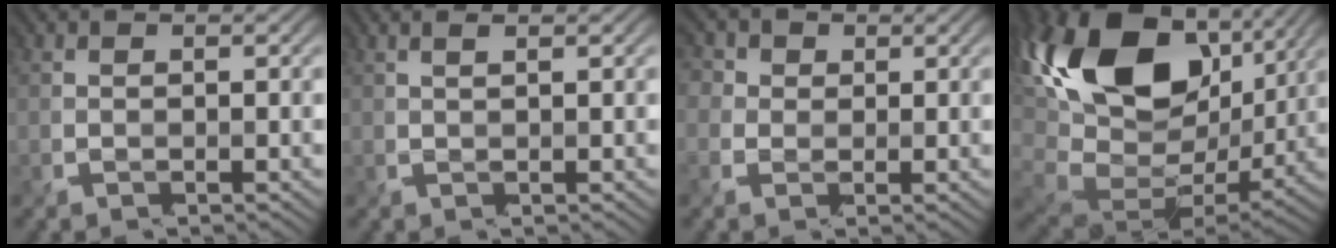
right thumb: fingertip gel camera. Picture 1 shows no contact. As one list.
[{"total": 1.5, "force": [0.8, -0.1, 1.3], "torque": [-0.031, 0.005, 0.023]}, {"total": 5.3, "force": [2.1, 4.3, 2.3], "torque": [-0.083, 0.025, 0.021]}, {"total": 19.6, "force": [5.5, 11.9, 14.5], "torque": [-0.338, 0.009, 0.109]}]